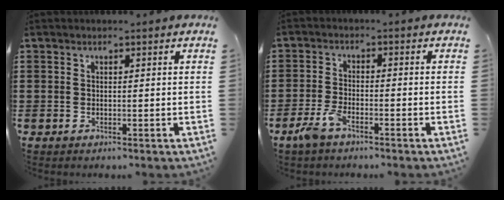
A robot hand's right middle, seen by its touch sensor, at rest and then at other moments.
{"total": 4.0, "force": [-2.6, 1.2, 2.8], "torque": [-0.074, 0.000, -0.057]}